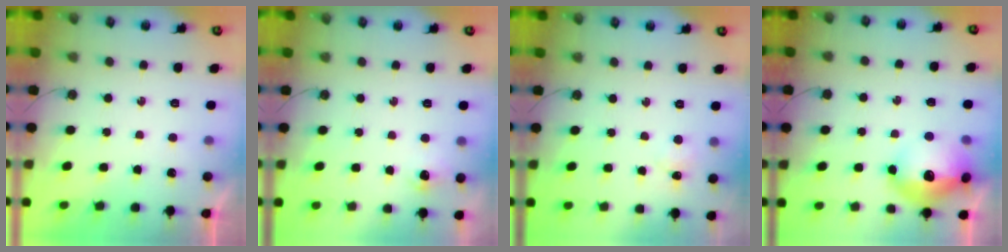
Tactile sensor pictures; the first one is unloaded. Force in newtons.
{"total": 5.9, "press": 5.8, "slide": 1.1}
{"total": 4.4, "press": 4.4, "slide": 0.6}
{"total": 17.8, "press": 17.7, "slide": 1.5}